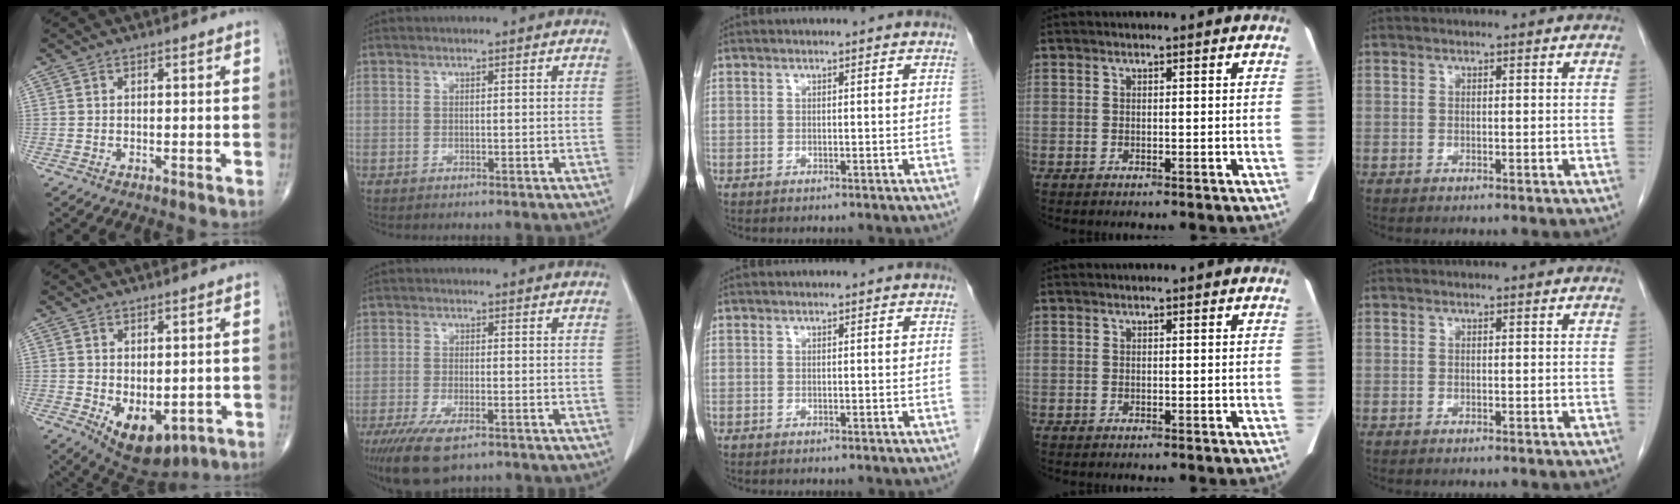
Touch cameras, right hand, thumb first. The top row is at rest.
{"thumb": {"total": 9.6, "force": [-2.8, 5.6, 7.3], "torque": [-0.088, -0.004, -0.021]}, "index": {"total": 9.0, "force": [-6.2, 2.6, 6.1], "torque": [-0.106, -0.020, -0.097]}}